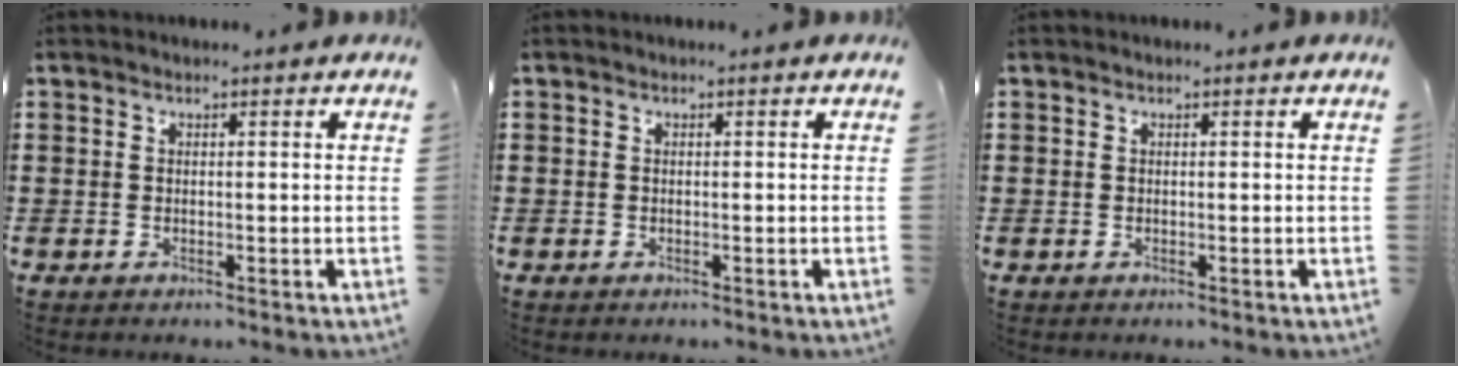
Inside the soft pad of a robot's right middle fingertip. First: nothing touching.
{"total": 0.0}
{"total": 0.0}